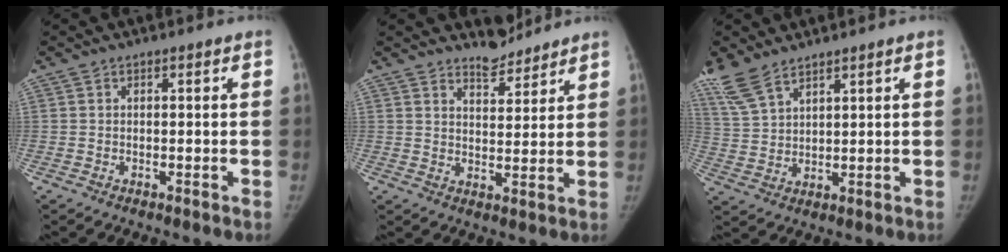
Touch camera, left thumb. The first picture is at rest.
{"total": 4.9, "force": [4.7, 1.4, 0.3], "torque": [0.013, -0.041, 0.080]}
{"total": 7.4, "force": [6.0, 2.6, 3.4], "torque": [-0.076, -0.014, 0.136]}